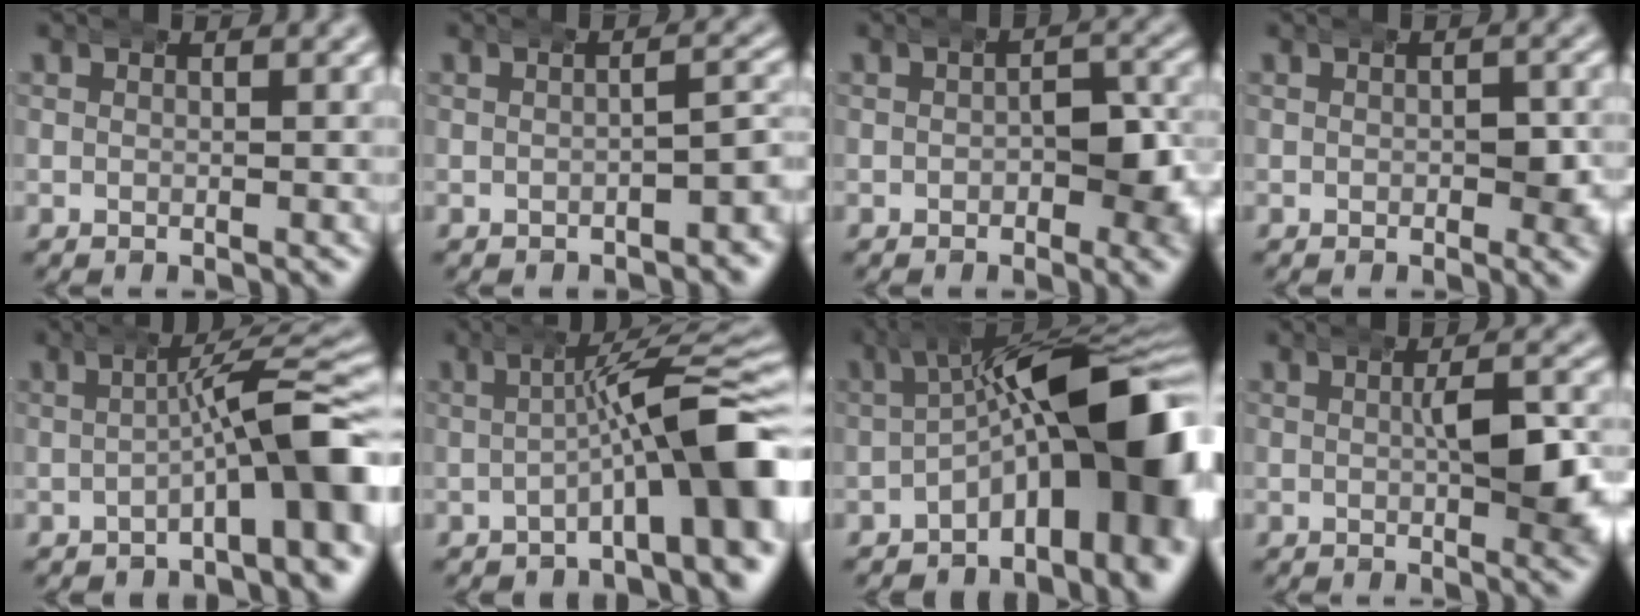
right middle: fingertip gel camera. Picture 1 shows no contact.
{"total": 2.8, "force": [-1.8, 0.9, 1.9], "torque": [-0.027, -0.004, -0.024]}
{"total": 3.0, "force": [-0.6, 1.5, 2.6], "torque": [-0.032, -0.004, -0.014]}
{"total": 1.2, "force": [-0.2, 0.6, 1.0], "torque": [-0.017, -0.002, -0.008]}
{"total": 6.5, "force": [-1.7, 1.4, 6.1], "torque": [-0.089, 0.006, -0.025]}
{"total": 7.3, "force": [-1.8, 1.6, 6.9], "torque": [-0.103, 0.008, -0.029]}
{"total": 13.5, "force": [-1.0, 5.6, 12.3], "torque": [-0.164, -0.001, -0.020]}
{"total": 4.1, "force": [0.1, 0.9, 4.0], "torque": [-0.056, -0.002, -0.003]}